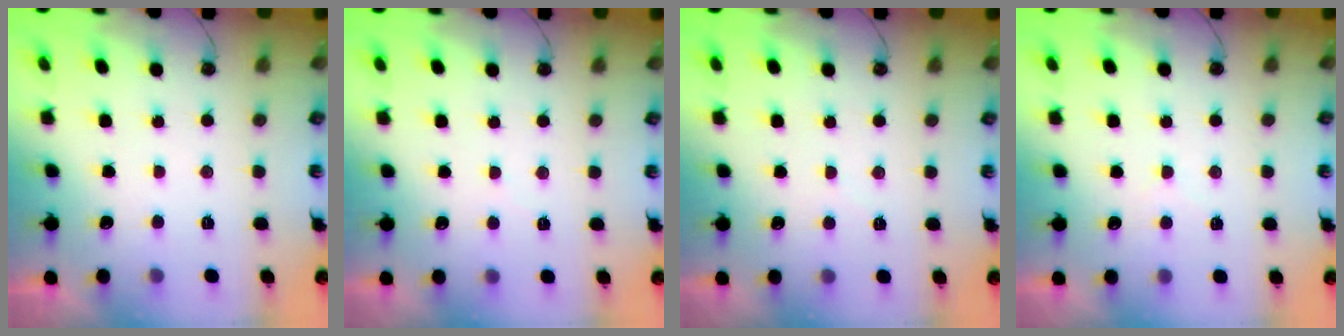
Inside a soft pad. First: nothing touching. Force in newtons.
{"total": 3.6, "press": 3.5, "slide": 0.6}
{"total": 4.0, "press": 3.9, "slide": 0.6}
{"total": 2.9, "press": 2.9, "slide": 0.5}